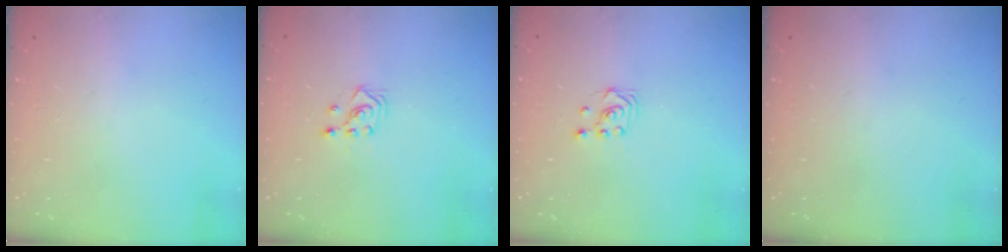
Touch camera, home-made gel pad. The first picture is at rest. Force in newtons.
{"total": 2.9, "press": 2.7, "slide": 1.0}
{"total": 2.9, "press": 2.6, "slide": 1.4}
{"total": 0.0}